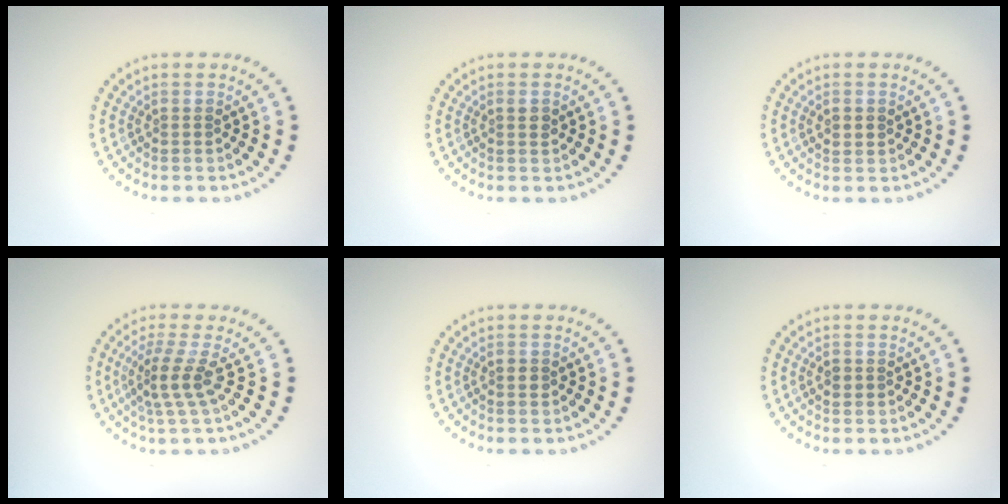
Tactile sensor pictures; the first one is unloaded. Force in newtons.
{"total": 1.0, "press": 0.9, "slide": 0.4}
{"total": 1.5, "press": 1.5, "slide": 0.1}
{"total": 2.9, "press": 2.0, "slide": 2.1}
{"total": 0.9, "press": 0.9, "slide": 0.1}
{"total": 1.2, "press": 1.1, "slide": 0.2}